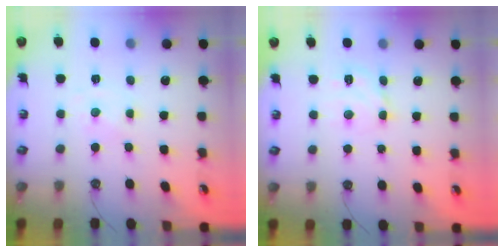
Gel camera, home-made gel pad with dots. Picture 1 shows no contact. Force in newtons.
{"total": 7.6, "press": 7.6, "slide": 0.6}